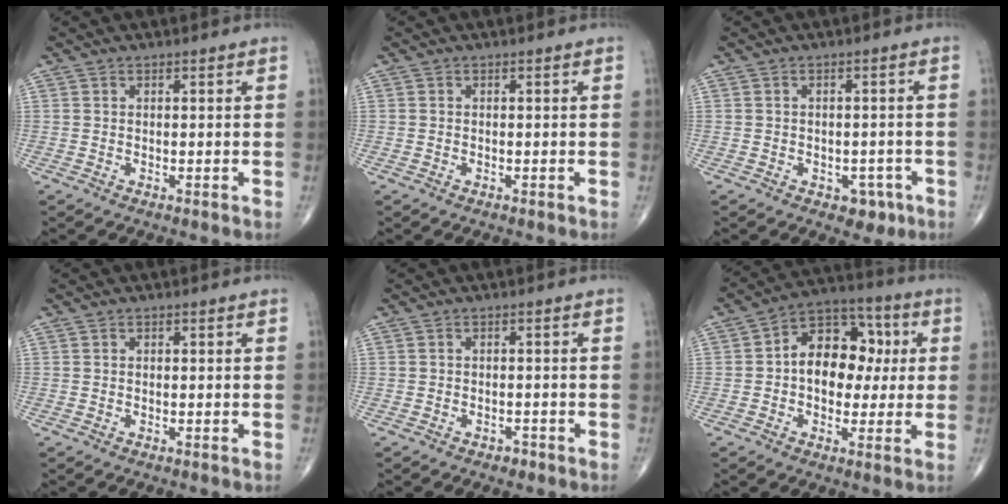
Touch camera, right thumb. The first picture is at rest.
{"total": 0.0}
{"total": 4.1, "force": [-2.0, 2.9, 2.1], "torque": [-0.006, 0.010, -0.021]}
{"total": 0.0}
{"total": 1.5, "force": [-1.1, 1.0, 0.5], "torque": [-0.006, 0.004, -0.016]}
{"total": 14.1, "force": [1.1, 9.9, 10.0], "torque": [-0.106, 0.028, 0.007]}